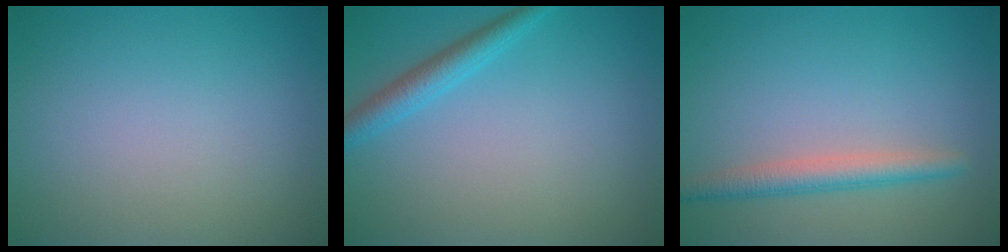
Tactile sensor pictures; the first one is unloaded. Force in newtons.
{"total": 2.4, "press": 2.4, "slide": 0.1}
{"total": 2.7, "press": 2.7, "slide": 0.2}